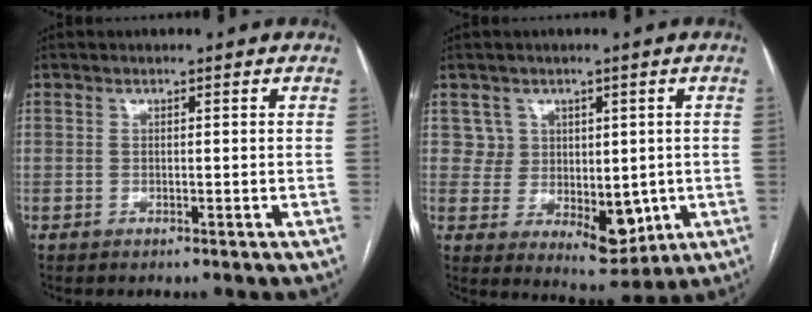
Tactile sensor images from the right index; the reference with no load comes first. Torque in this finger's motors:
{"motor_torque": [0.01, 0.05, 0.11, 0.00]}